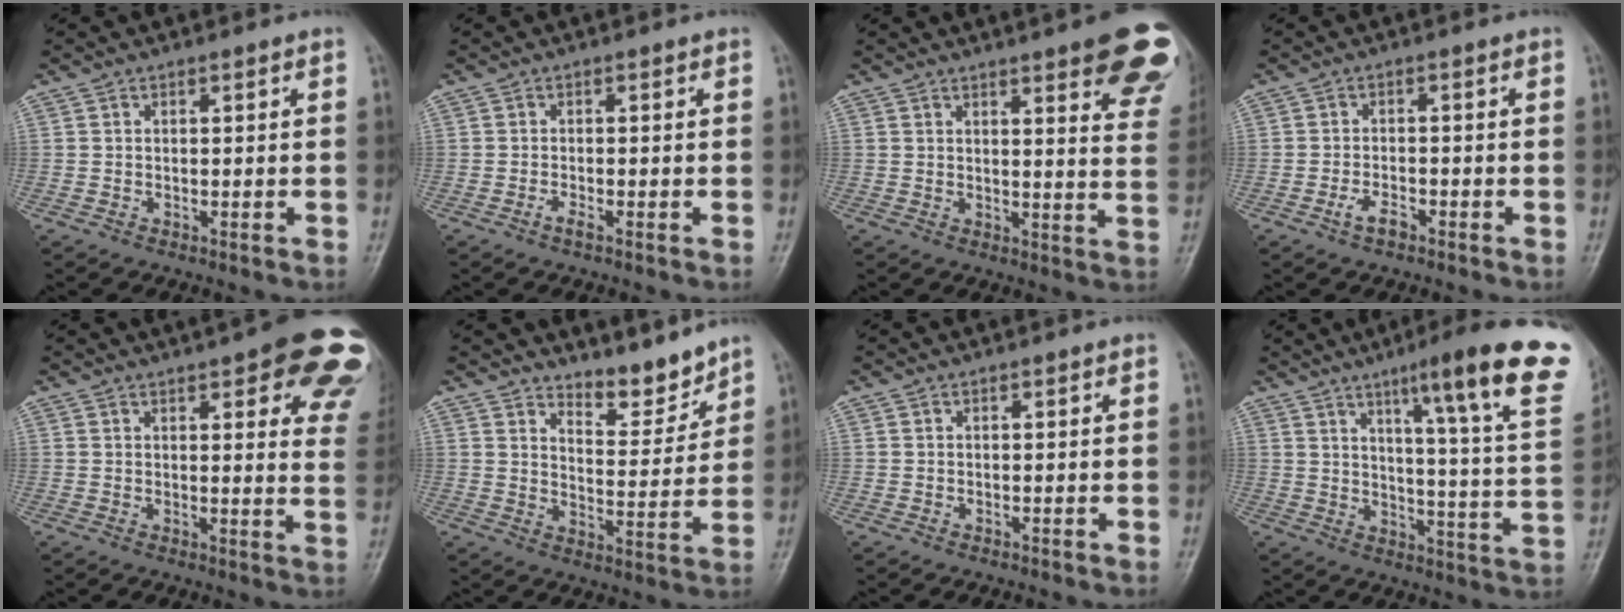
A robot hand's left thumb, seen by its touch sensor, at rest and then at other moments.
{"total": 1.3, "force": [-0.7, 0.2, 1.0], "torque": [-0.021, 0.002, -0.016]}
{"total": 15.7, "force": [9.8, 3.5, 11.8], "torque": [-0.116, -0.044, 0.102]}
{"total": 2.7, "force": [-1.8, 1.2, 1.7], "torque": [-0.035, 0.011, -0.034]}
{"total": 18.5, "force": [10.7, 5.9, 13.9], "torque": [-0.136, -0.027, 0.110]}
{"total": 7.0, "force": [6.4, 1.8, 2.1], "torque": [-0.011, -0.065, 0.111]}
{"total": 0.0}
{"total": 22.9, "force": [13.1, 2.6, 18.7], "torque": [-0.235, -0.050, 0.170]}